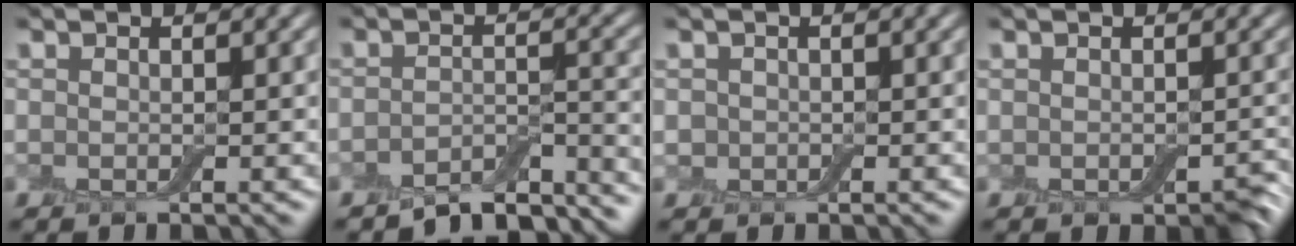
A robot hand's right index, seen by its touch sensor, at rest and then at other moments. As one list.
[{"total": 6.0, "force": [-5.4, 1.5, 2.2], "torque": [-0.031, -0.006, -0.079]}, {"total": 0.8, "force": [0.0, 0.8, 0.1], "torque": [0.000, -0.002, -0.006]}, {"total": 1.7, "force": [-0.8, 1.0, 1.1], "torque": [-0.020, -0.009, -0.005]}]